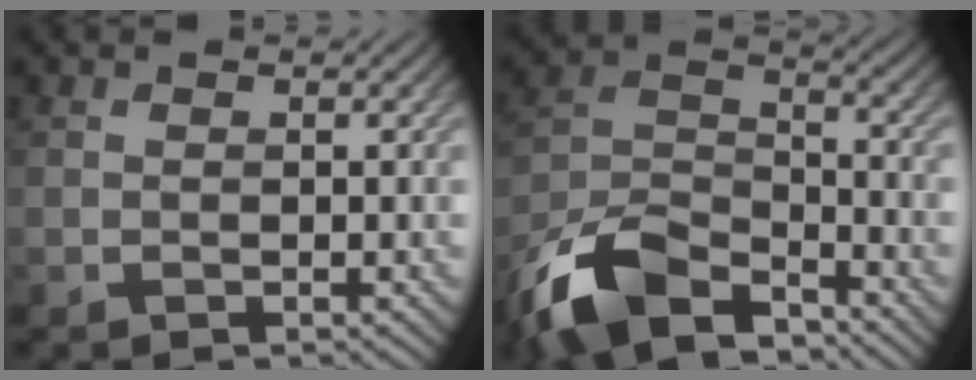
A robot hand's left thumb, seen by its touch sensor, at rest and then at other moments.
{"total": 13.3, "force": [-9.8, 5.5, 7.1], "torque": [-0.156, -0.006, -0.200]}